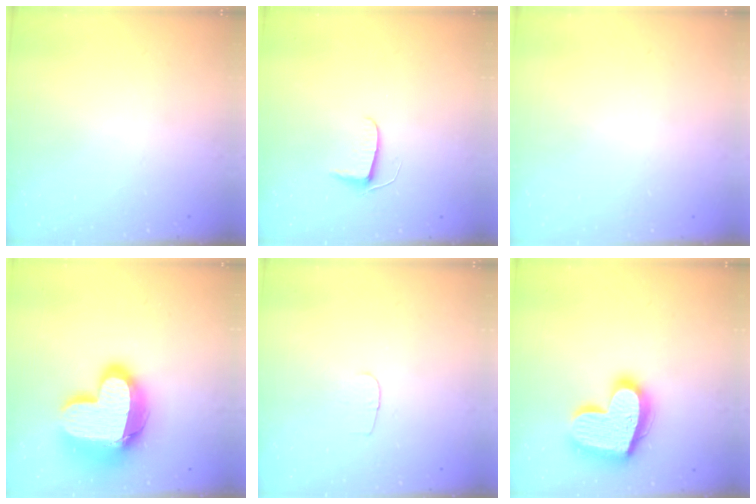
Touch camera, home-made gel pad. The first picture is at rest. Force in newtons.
{"total": 5.5, "press": 5.5, "slide": 0.5}
{"total": 0.6, "press": 0.5, "slide": 0.2}
{"total": 18.9, "press": 18.9, "slide": 1.2}
{"total": 2.9, "press": 2.8, "slide": 0.3}
{"total": 20.1, "press": 20.0, "slide": 1.7}